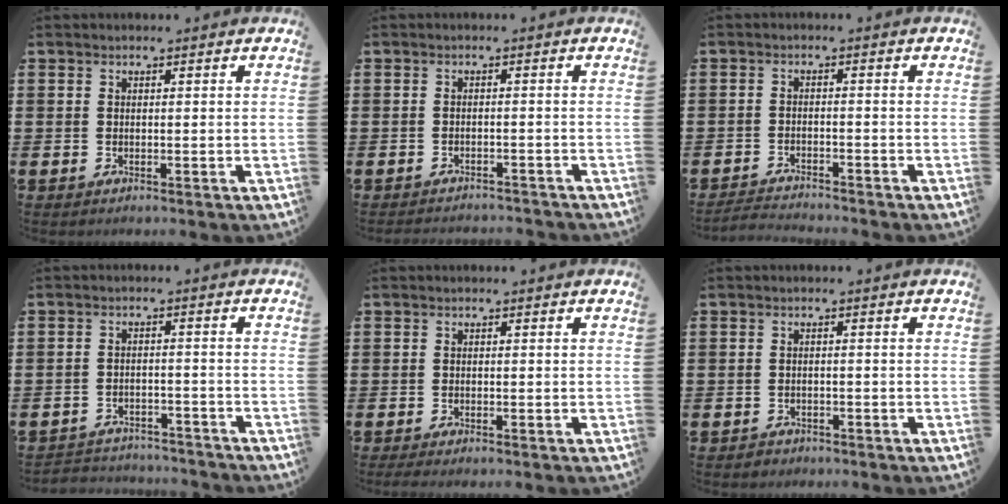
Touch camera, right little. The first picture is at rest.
{"total": 1.4, "force": [-1.4, 0.0, -0.1], "torque": [-0.002, 0.003, -0.029]}
{"total": 2.1, "force": [-2.1, -0.1, 0.0], "torque": [-0.003, 0.001, -0.045]}
{"total": 2.7, "force": [-2.7, 0.3, -0.3], "torque": [-0.003, 0.001, -0.059]}
{"total": 0.5, "force": [-0.3, 0.0, 0.4], "torque": [-0.007, -0.002, -0.006]}
{"total": 0.7, "force": [-0.6, 0.4, -0.1], "torque": [-0.001, 0.002, -0.015]}